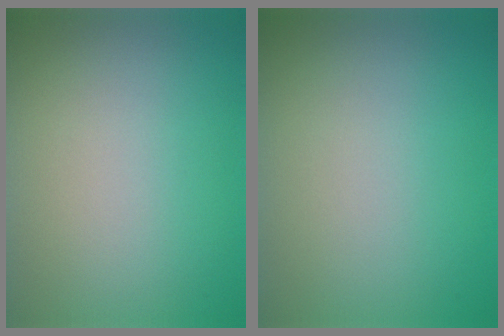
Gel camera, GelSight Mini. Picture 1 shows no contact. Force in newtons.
{"total": 0.0}